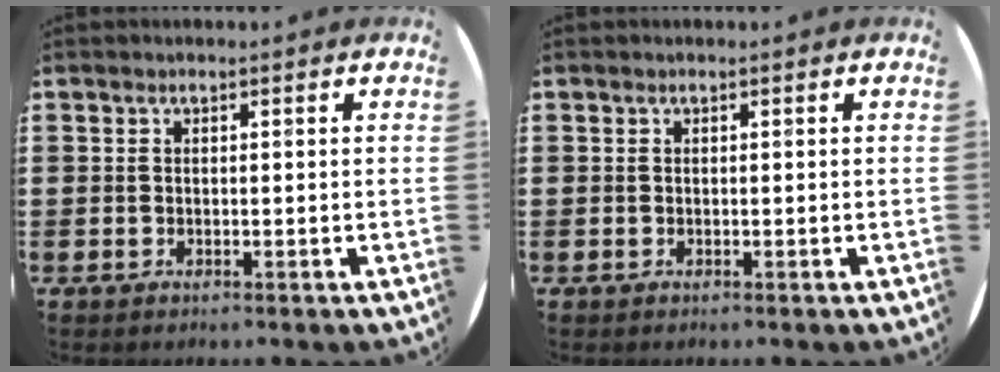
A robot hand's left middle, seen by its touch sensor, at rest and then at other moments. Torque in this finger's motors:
{"motor_torque": [-0.01, 0.00, 0.00, 0.00]}